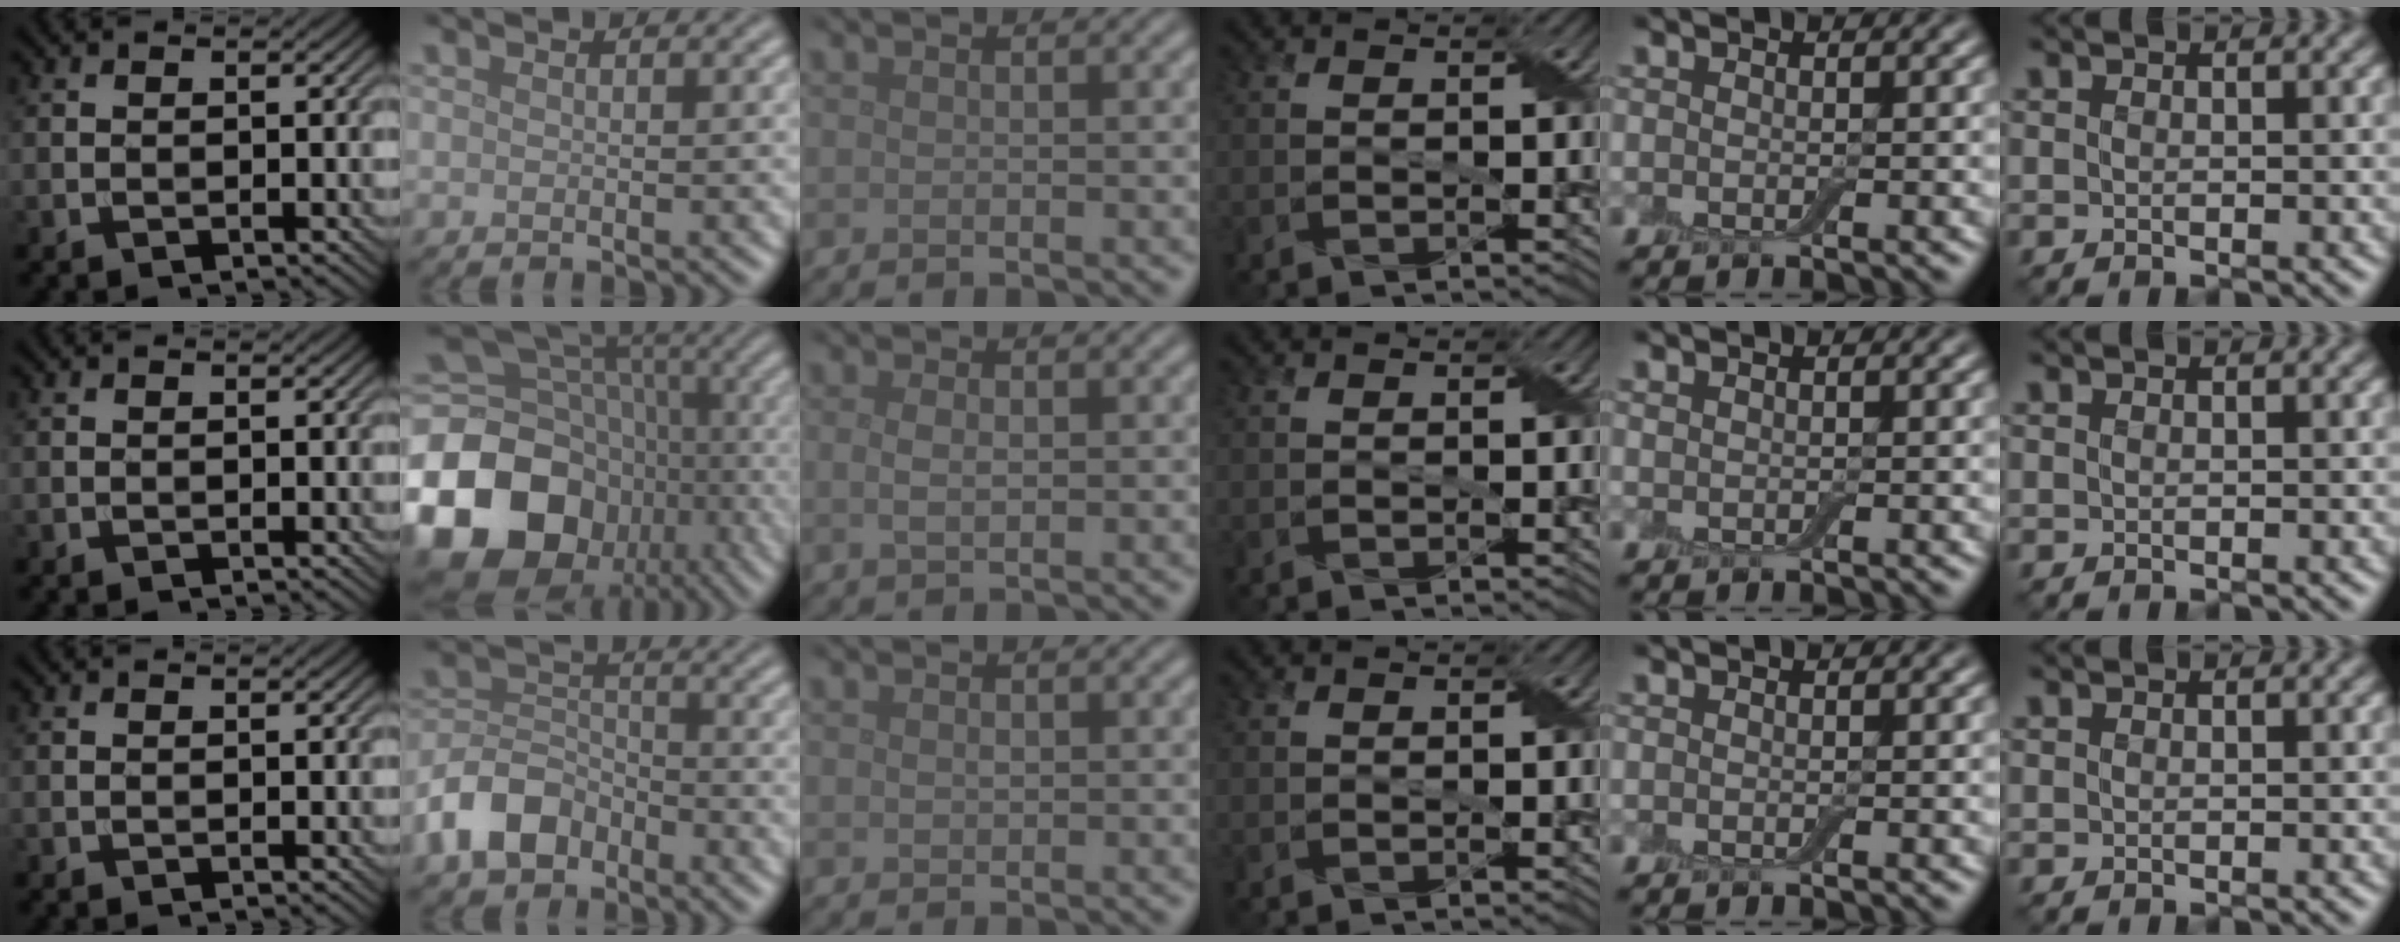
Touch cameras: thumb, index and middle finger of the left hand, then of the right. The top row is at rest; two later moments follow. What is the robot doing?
{"motion": "fold", "object": "aluminum foil"}